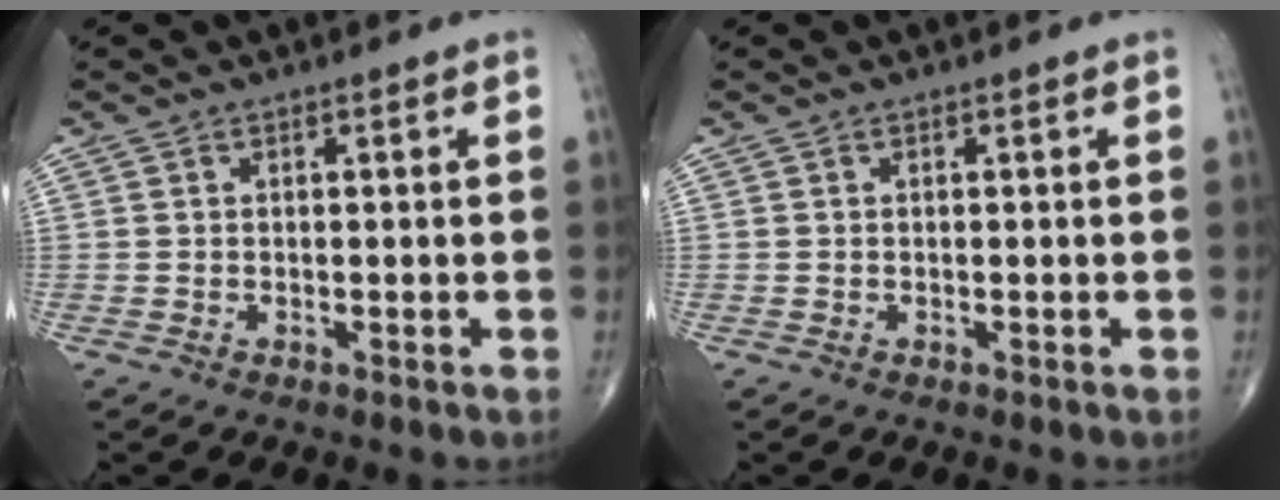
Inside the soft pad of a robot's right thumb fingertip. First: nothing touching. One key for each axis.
{"total": 0.0}